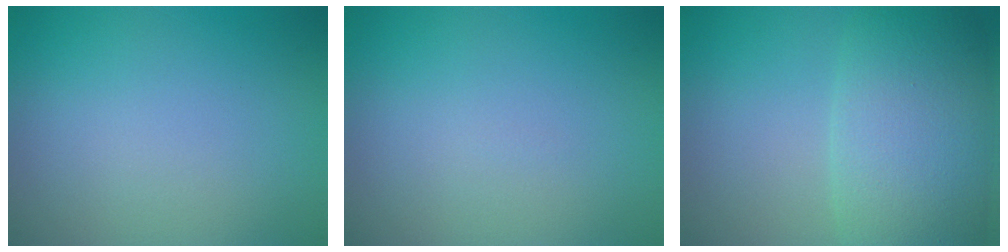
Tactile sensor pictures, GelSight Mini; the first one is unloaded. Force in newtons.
{"total": 0.0}
{"total": 9.8, "press": 9.8, "slide": 0.5}